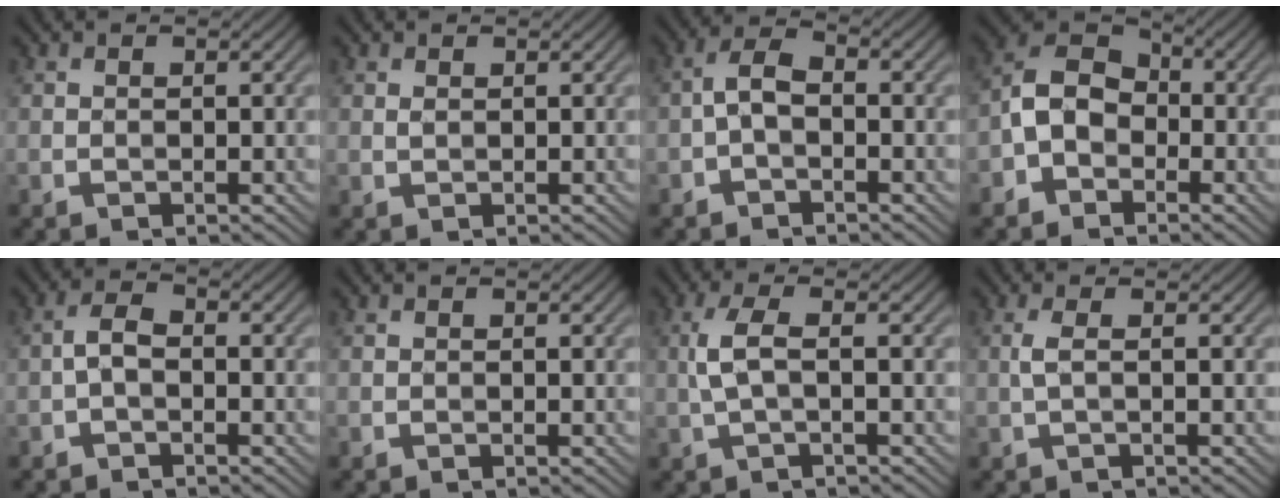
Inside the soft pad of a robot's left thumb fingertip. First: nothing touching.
{"total": 0.9, "force": [0.4, 0.7, 0.4], "torque": [-0.012, 0.000, 0.009]}
{"total": 3.3, "force": [-1.0, 1.7, 2.6], "torque": [-0.052, 0.012, -0.028]}
{"total": 6.6, "force": [-2.3, 5.0, 3.7], "torque": [-0.073, 0.010, -0.063]}
{"total": 2.6, "force": [-0.8, 1.4, 2.1], "torque": [-0.042, 0.009, -0.022]}
{"total": 0.0}
{"total": 3.6, "force": [0.0, 1.0, 3.5], "torque": [-0.080, 0.008, -0.002]}
{"total": 1.7, "force": [0.1, 0.3, 1.7], "torque": [-0.040, 0.007, -0.001]}